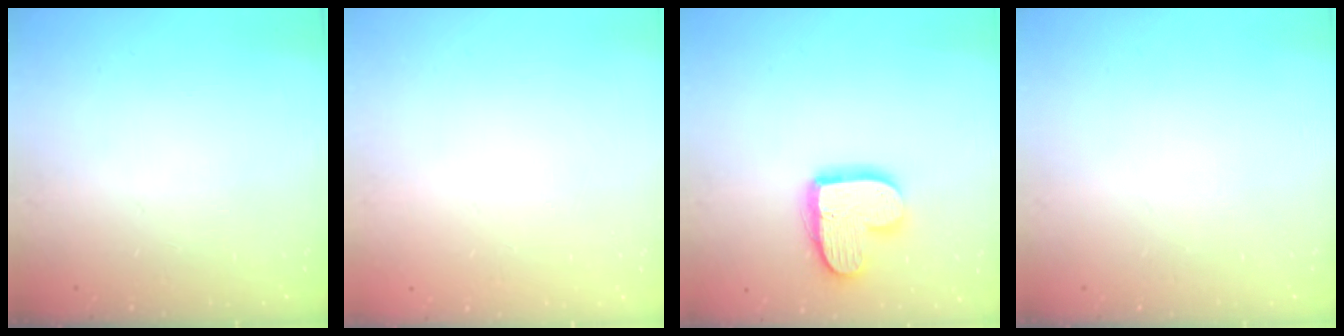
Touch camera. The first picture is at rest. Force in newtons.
{"total": 0.0}
{"total": 14.4, "press": 14.3, "slide": 1.0}
{"total": 0.0}